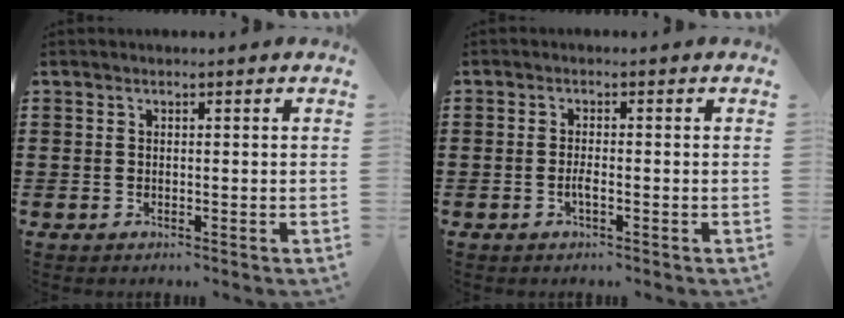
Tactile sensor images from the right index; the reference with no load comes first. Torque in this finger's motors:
{"motor_torque": [0.27, -0.25, 0.16, 0.01]}